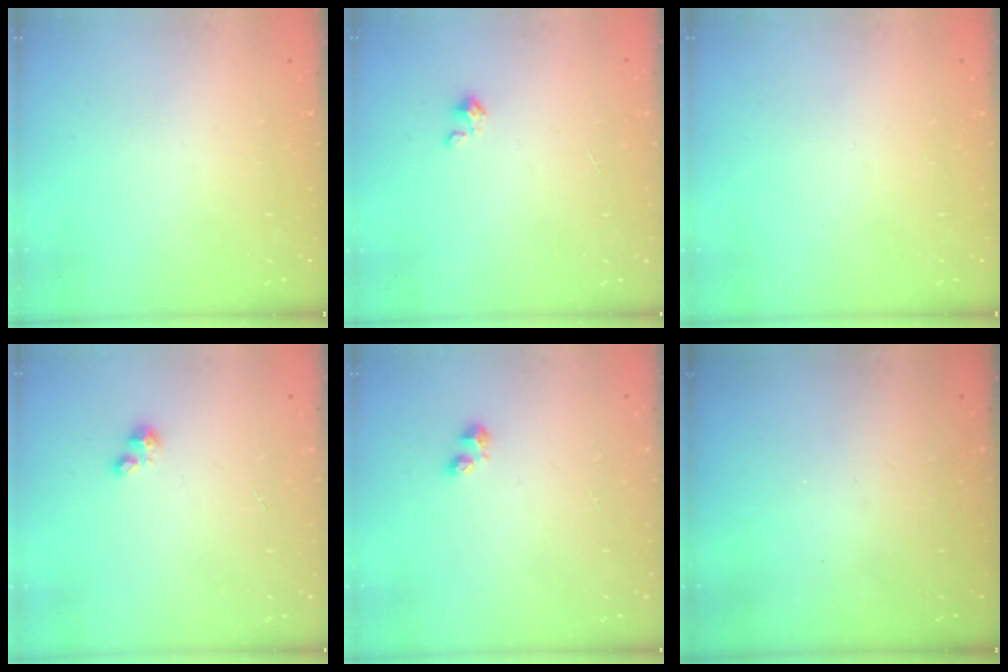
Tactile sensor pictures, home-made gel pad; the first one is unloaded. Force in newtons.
{"total": 0.0}
{"total": 0.0}
{"total": 0.9, "press": 0.9, "slide": 0.1}
{"total": 2.9, "press": 2.8, "slide": 0.6}
{"total": 0.0}